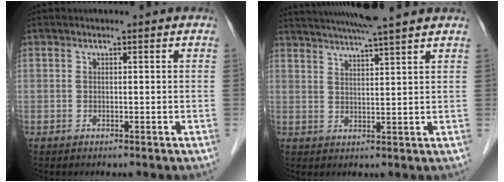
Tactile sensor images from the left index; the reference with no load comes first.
{"total": 11.3, "force": [9.9, -0.6, 5.4], "torque": [-0.096, 0.024, 0.140]}